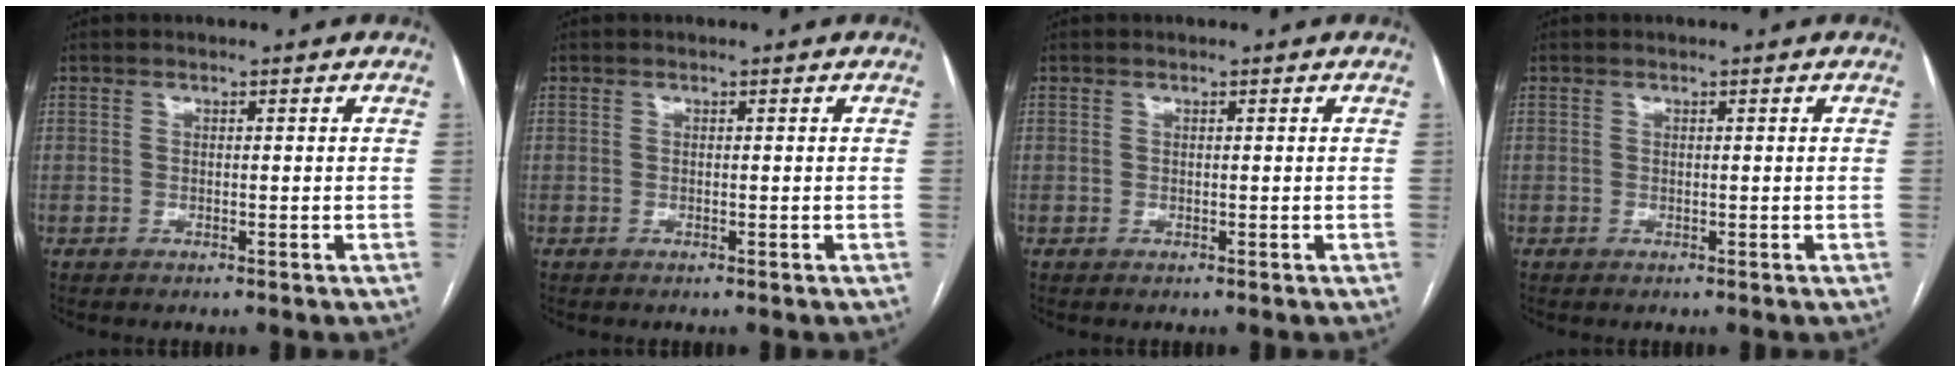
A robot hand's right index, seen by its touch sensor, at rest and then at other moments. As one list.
[{"total": 0.0}, {"total": 0.0}, {"total": 0.0}]